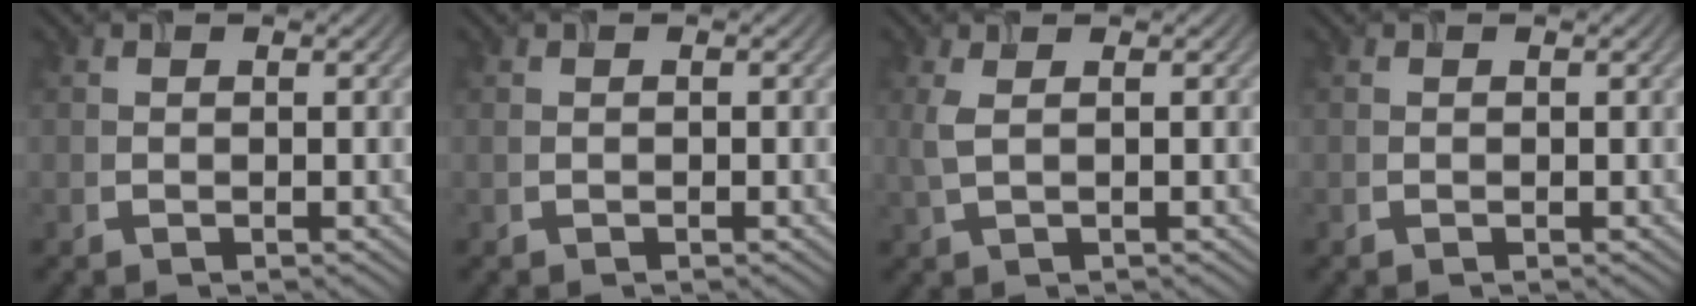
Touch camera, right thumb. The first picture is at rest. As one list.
[{"total": 0.7, "force": [0.0, 0.4, 0.5], "torque": [-0.011, 0.001, 0.000]}, {"total": 2.2, "force": [0.5, 0.6, 2.1], "torque": [-0.053, 0.006, 0.011]}, {"total": 0.0}]